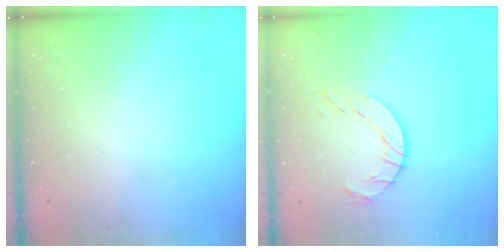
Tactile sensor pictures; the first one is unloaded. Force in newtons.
{"total": 9.0, "press": 8.9, "slide": 0.8}